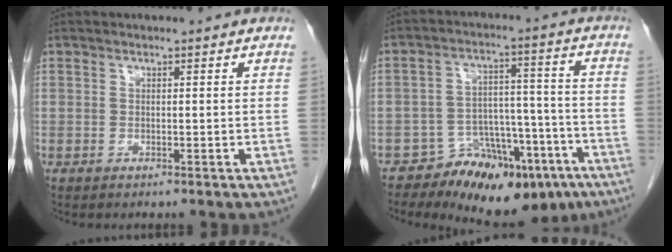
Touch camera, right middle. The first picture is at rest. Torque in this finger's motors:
{"motor_torque": [0.20, -0.54, 0.12, 0.01]}